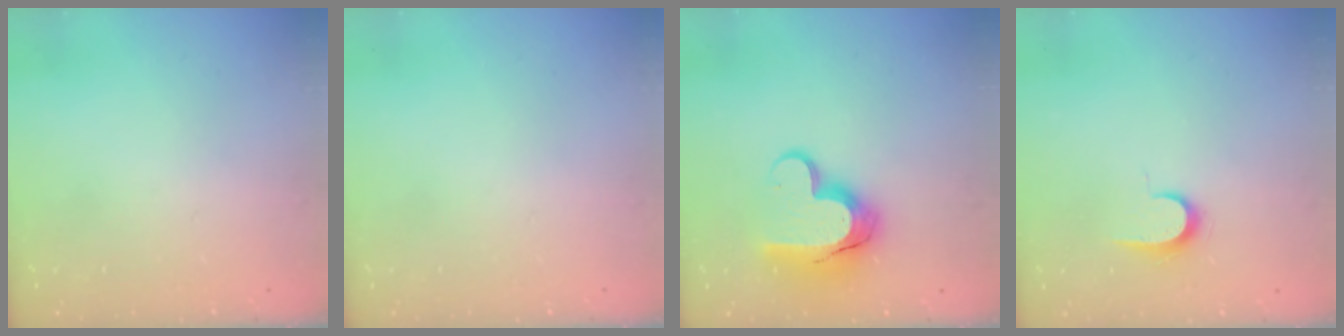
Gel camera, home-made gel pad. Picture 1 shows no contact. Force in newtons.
{"total": 0.0}
{"total": 14.0, "press": 13.9, "slide": 0.7}
{"total": 6.6, "press": 6.6, "slide": 0.7}